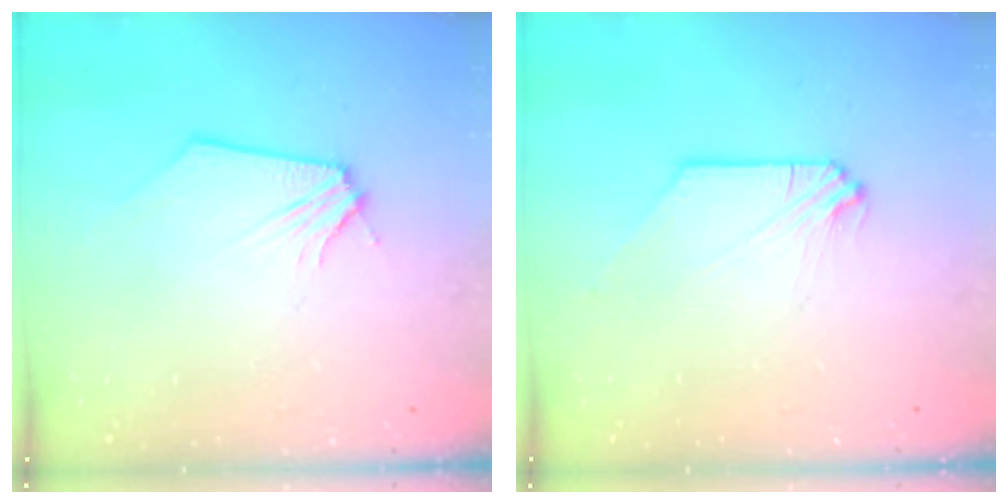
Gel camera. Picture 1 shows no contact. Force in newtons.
{"total": 0.0}